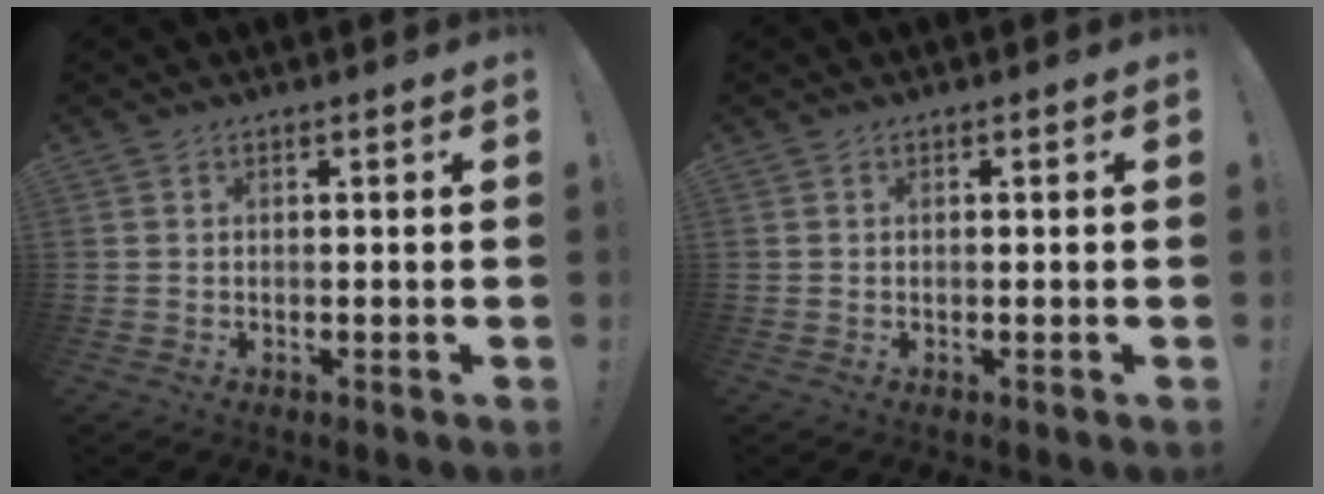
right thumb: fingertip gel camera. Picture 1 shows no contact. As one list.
[{"total": 0.0}]